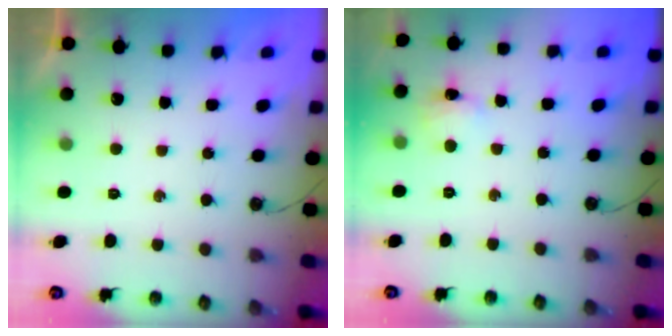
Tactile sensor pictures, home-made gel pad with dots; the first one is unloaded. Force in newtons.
{"total": 2.9, "press": 2.9, "slide": 0.5}